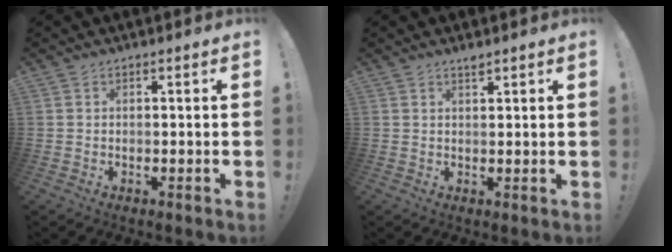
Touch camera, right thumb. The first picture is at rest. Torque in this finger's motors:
{"motor_torque": [-0.21, -0.08, 0.18, -0.07, 0.03]}